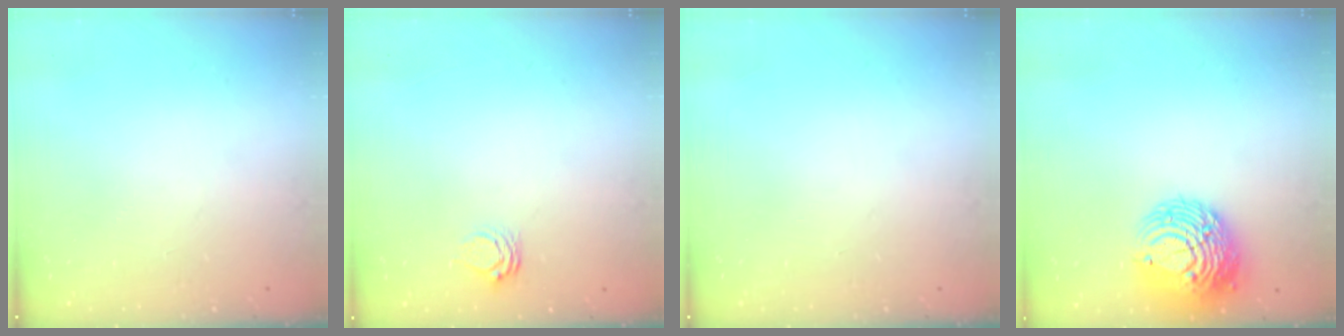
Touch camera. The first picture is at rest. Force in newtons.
{"total": 3.8, "press": 3.8, "slide": 0.3}
{"total": 0.0}
{"total": 12.8, "press": 12.8, "slide": 1.1}